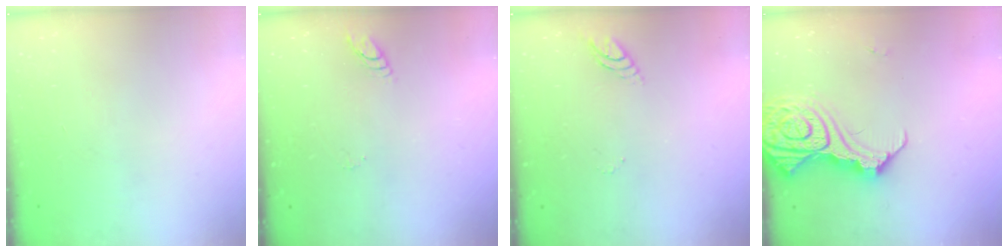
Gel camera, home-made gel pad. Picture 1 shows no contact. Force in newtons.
{"total": 3.3, "press": 3.3, "slide": 0.3}
{"total": 4.0, "press": 4.0, "slide": 0.3}
{"total": 19.2, "press": 19.1, "slide": 2.1}